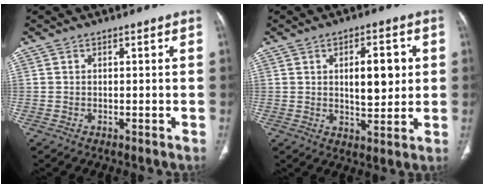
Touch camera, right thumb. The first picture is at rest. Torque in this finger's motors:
{"motor_torque": [-0.57, 0.65, 0.32, 0.81, 0.10]}